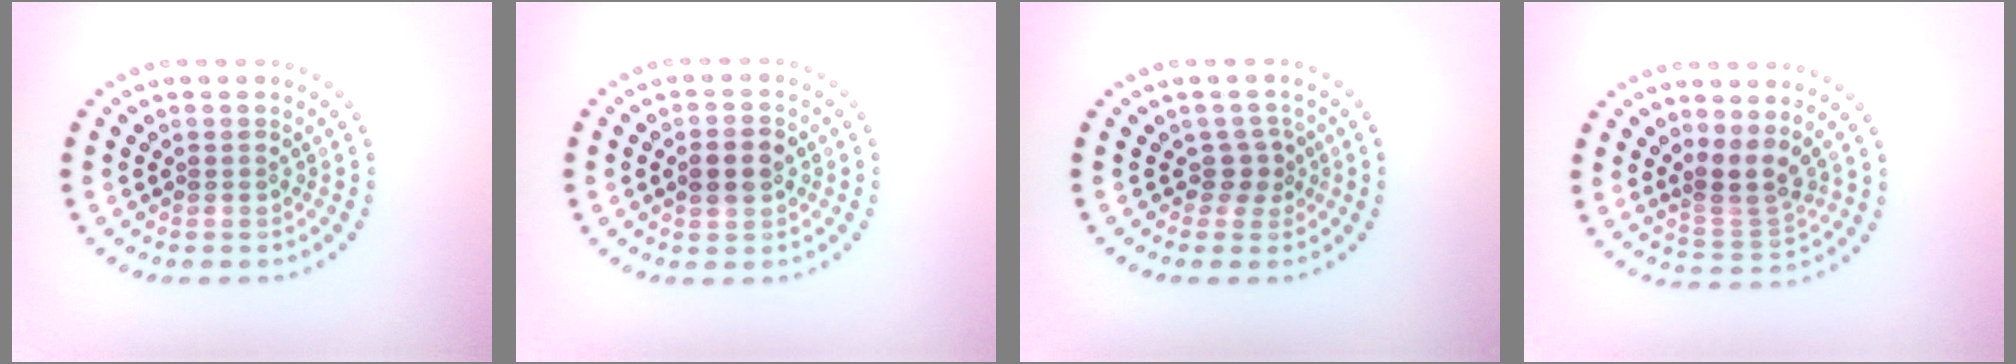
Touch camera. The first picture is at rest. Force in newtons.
{"total": 2.6, "press": 2.6, "slide": 0.1}
{"total": 2.0, "press": 1.4, "slide": 1.4}
{"total": 2.9, "press": 2.2, "slide": 1.9}